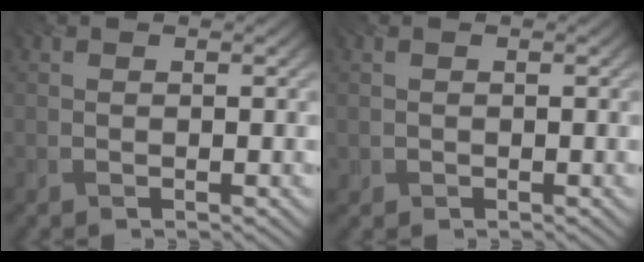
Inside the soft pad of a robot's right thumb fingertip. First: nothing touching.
{"total": 0.6, "force": [-0.1, 0.6, 0.0], "torque": [-0.001, -0.006, -0.002]}